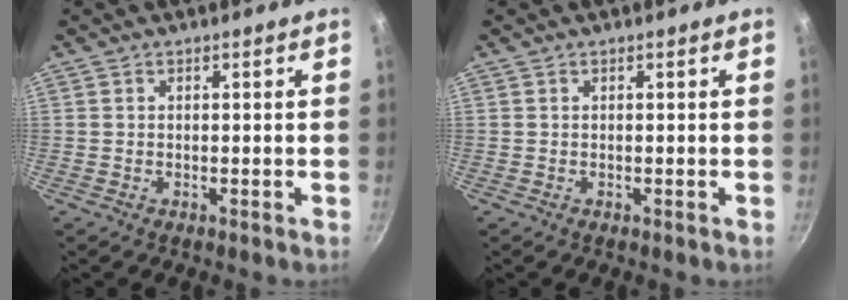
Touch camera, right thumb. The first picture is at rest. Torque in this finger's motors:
{"motor_torque": [0.00, 0.00, -0.20, 0.20, 0.00]}